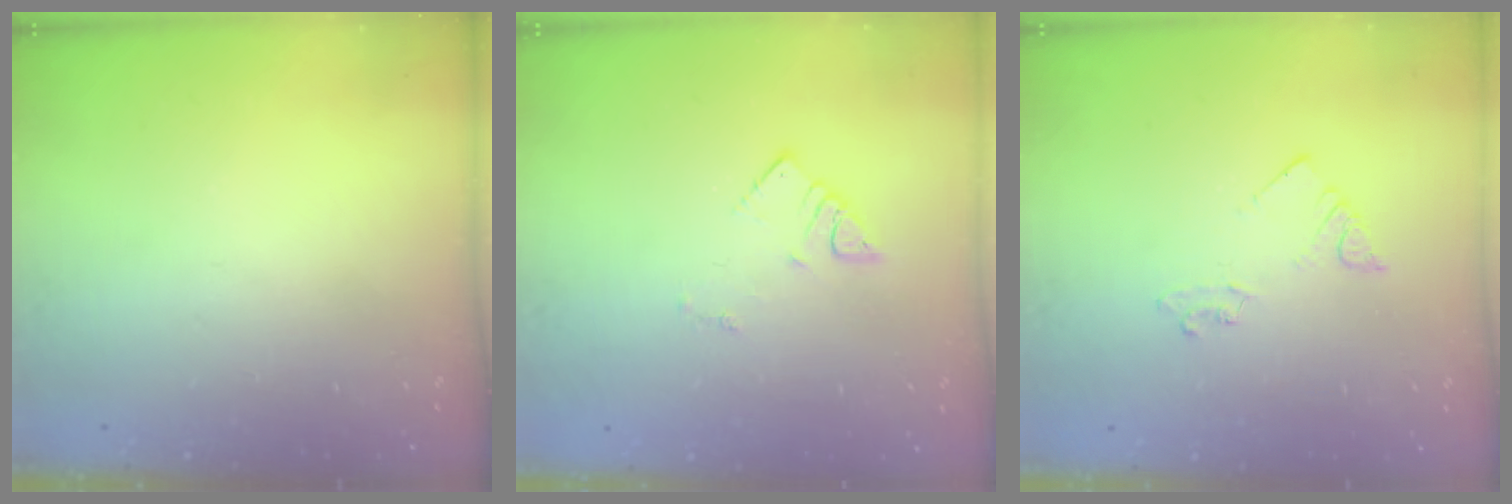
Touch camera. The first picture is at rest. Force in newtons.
{"total": 1.9, "press": 1.9, "slide": 0.2}
{"total": 1.4, "press": 1.4, "slide": 0.1}